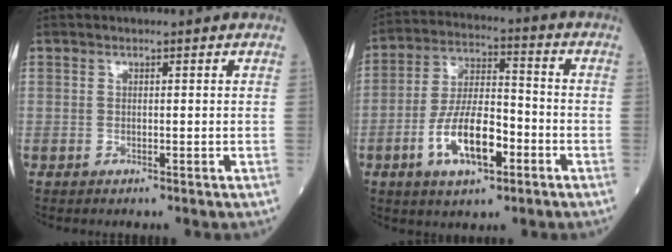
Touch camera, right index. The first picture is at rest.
{"total": 11.5, "force": [-4.4, 4.1, 9.8], "torque": [-0.195, 0.007, -0.079]}